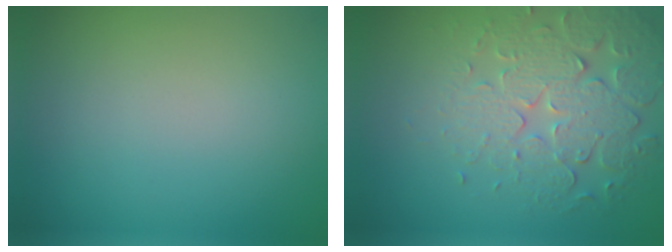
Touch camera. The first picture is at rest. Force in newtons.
{"total": 5.0, "press": 4.4, "slide": 2.3}